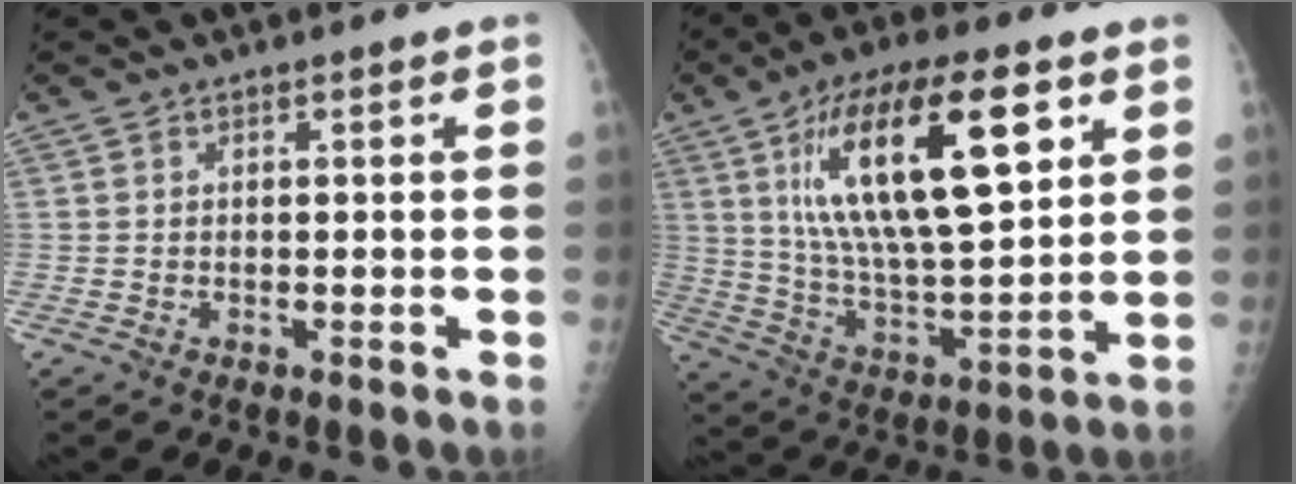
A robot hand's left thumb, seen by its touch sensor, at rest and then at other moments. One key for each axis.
{"total": 23.8, "fx": 8.9, "fy": 8.4, "fz": 20.4, "tx": -0.341, "ty": -0.024, "tz": 0.155}